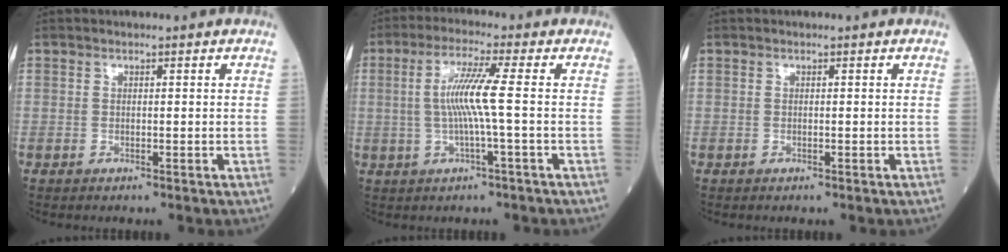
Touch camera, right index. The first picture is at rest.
{"total": 6.8, "force": [0.0, -0.9, 6.7], "torque": [-0.138, 0.005, -0.001]}
{"total": 0.0}